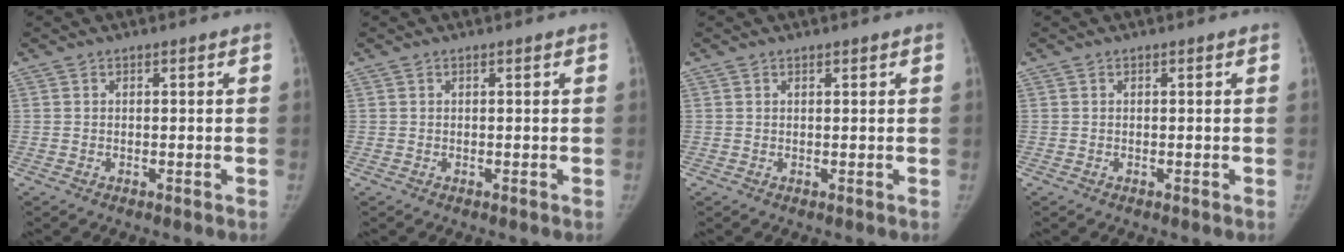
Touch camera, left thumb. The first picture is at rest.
{"total": 0.0}
{"total": 0.0}
{"total": 0.0}